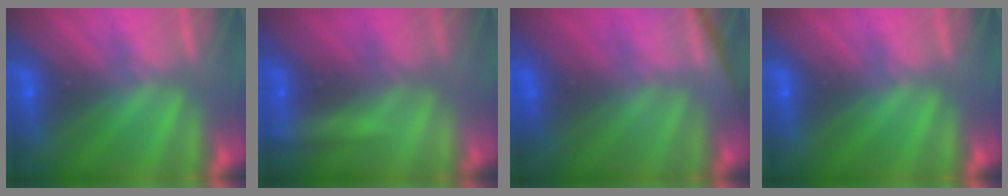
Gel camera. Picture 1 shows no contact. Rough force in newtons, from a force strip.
{"total": 2.1}
{"total": 8.5}
{"total": 0.0}